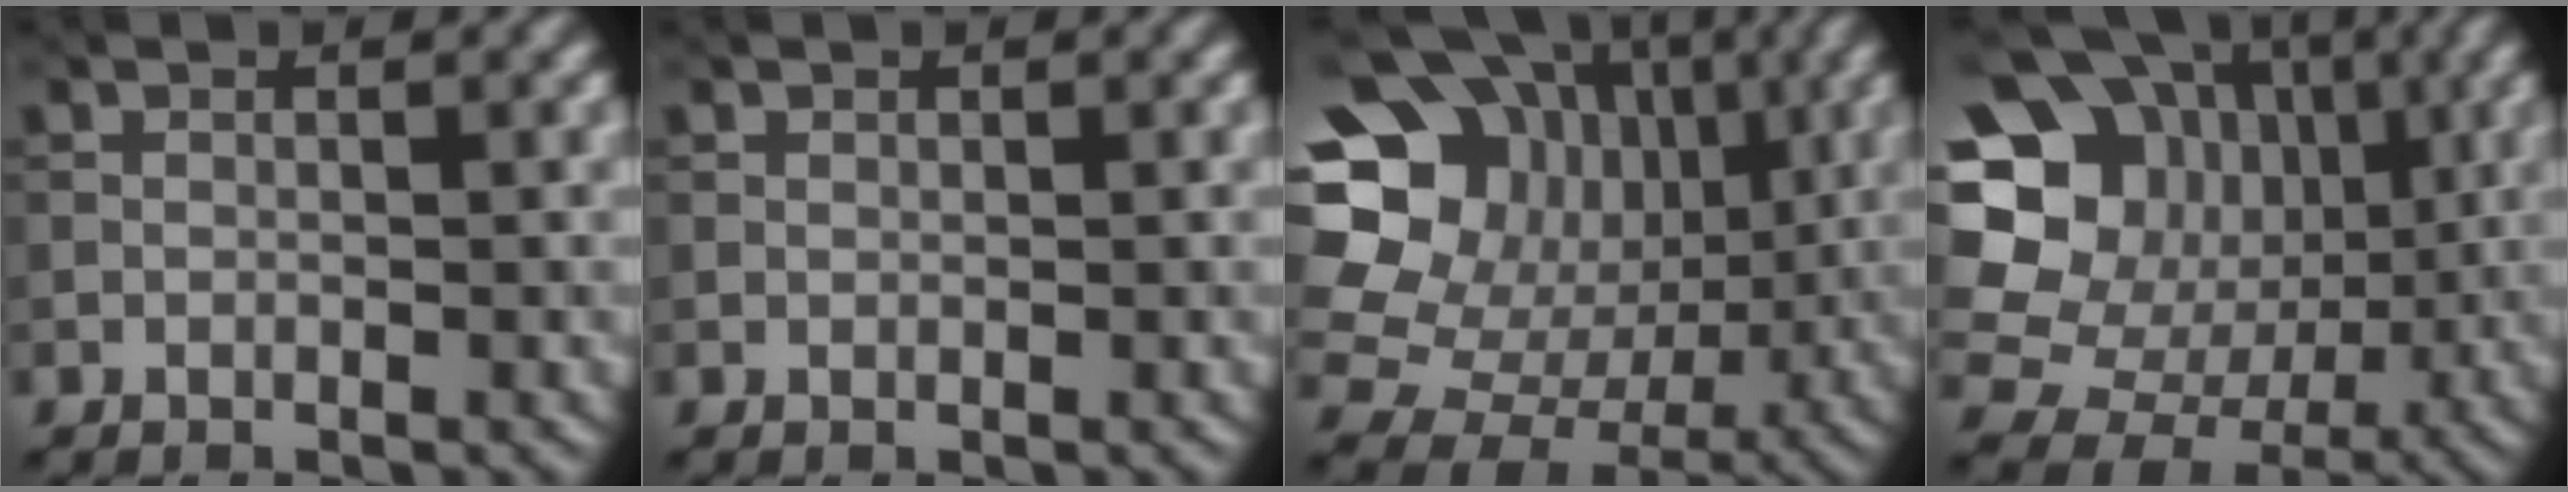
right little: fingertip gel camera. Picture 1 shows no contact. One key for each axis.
{"total": 0.0}
{"total": 21.0, "fx": 3.9, "fy": 18.8, "fz": 8.3, "tx": -0.179, "ty": 0.028, "tz": 0.034}
{"total": 21.4, "fx": 3.0, "fy": 19.5, "fz": 8.1, "tx": -0.184, "ty": 0.025, "tz": 0.019}